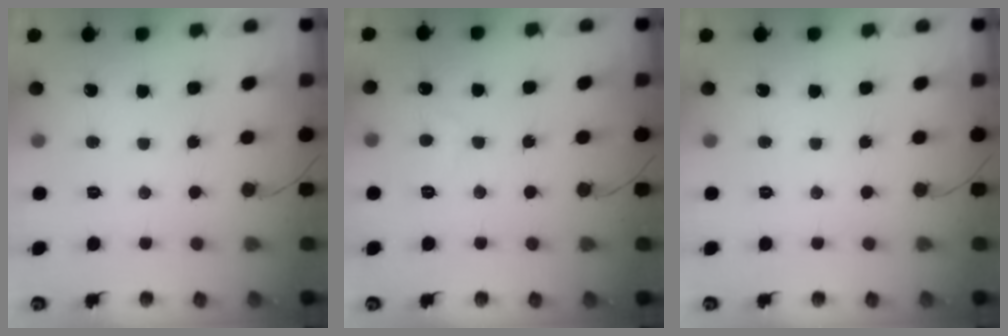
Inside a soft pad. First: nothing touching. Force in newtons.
{"total": 2.9, "press": 2.9, "slide": 0.3}
{"total": 0.0}